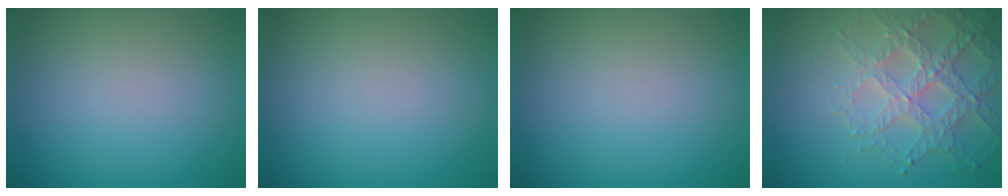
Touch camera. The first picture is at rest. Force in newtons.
{"total": 0.0}
{"total": 0.0}
{"total": 4.7, "press": 4.2, "slide": 2.2}